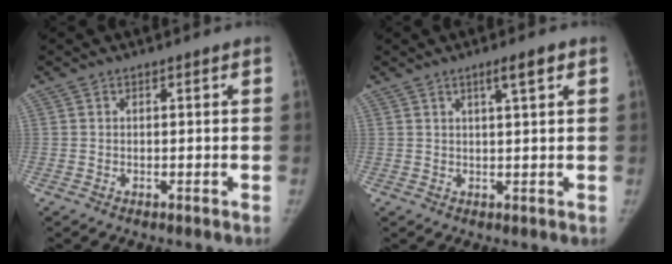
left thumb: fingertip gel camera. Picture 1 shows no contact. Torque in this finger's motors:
{"motor_torque": [-0.12, -0.05, 0.16, 0.32, -0.02]}